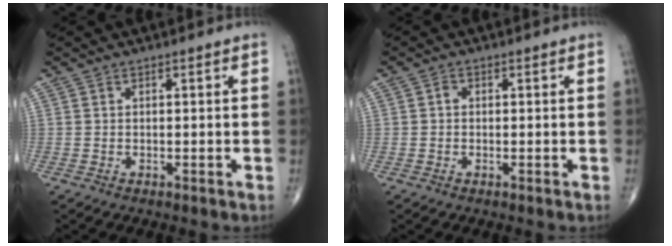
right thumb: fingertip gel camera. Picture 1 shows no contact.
{"total": 1.0, "force": [0.1, 0.9, 0.4], "torque": [-0.001, 0.003, -0.001]}